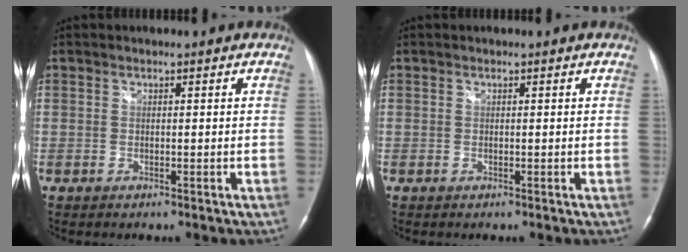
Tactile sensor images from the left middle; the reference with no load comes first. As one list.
[{"total": 0.0}]